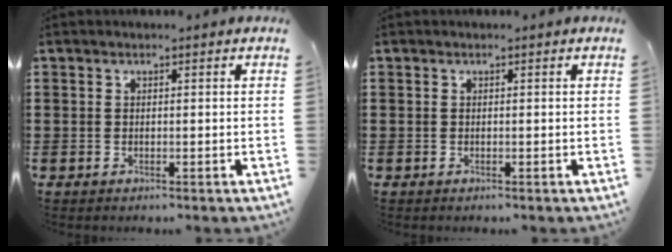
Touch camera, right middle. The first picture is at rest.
{"total": 0.0}